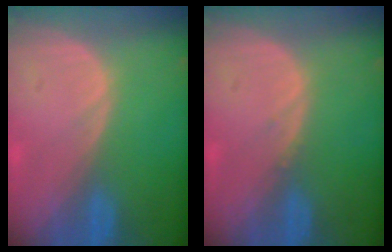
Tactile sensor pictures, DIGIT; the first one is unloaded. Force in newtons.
{"total": 0.5, "press": 0.5, "slide": 0.2}